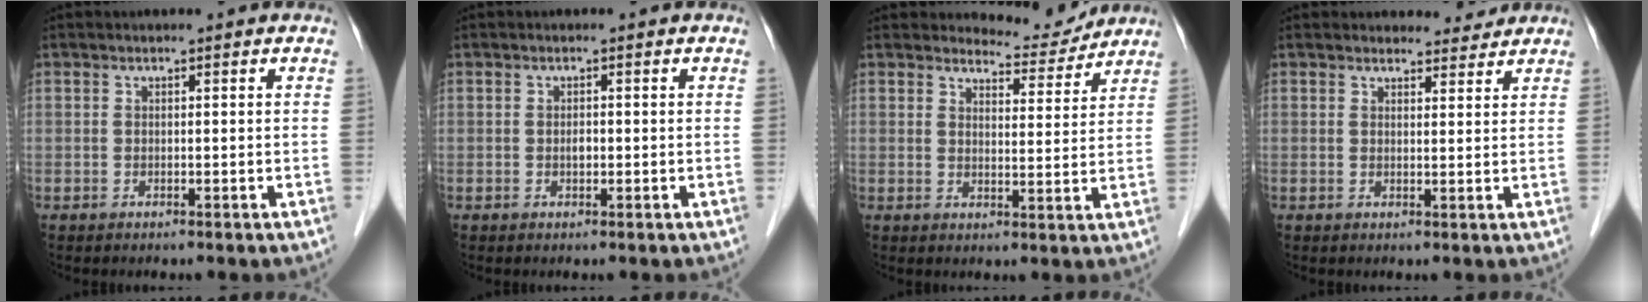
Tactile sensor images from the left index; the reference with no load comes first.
{"total": 0.9, "force": [-0.1, 0.5, 0.7], "torque": [-0.013, 0.001, -0.003]}
{"total": 5.1, "force": [5.1, 0.8, -0.6], "torque": [0.001, -0.014, 0.067]}
{"total": 3.1, "force": [3.0, 0.8, -0.2], "torque": [0.002, -0.004, 0.036]}